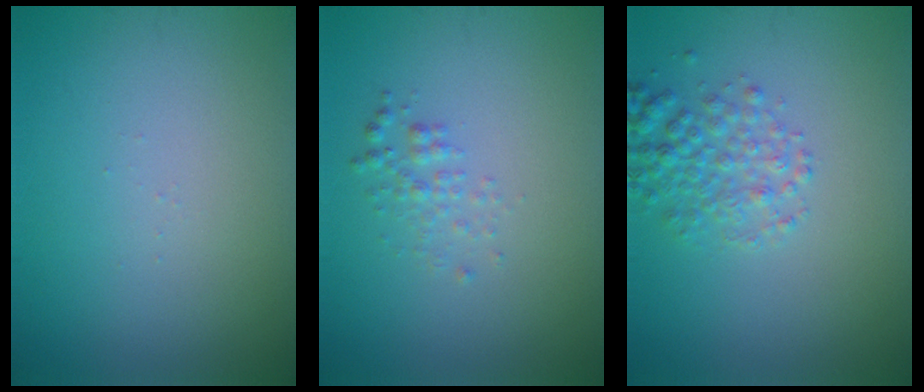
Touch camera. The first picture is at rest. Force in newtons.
{"total": 1.3, "press": 1.3, "slide": 0.0}
{"total": 2.9, "press": 2.9, "slide": 0.2}